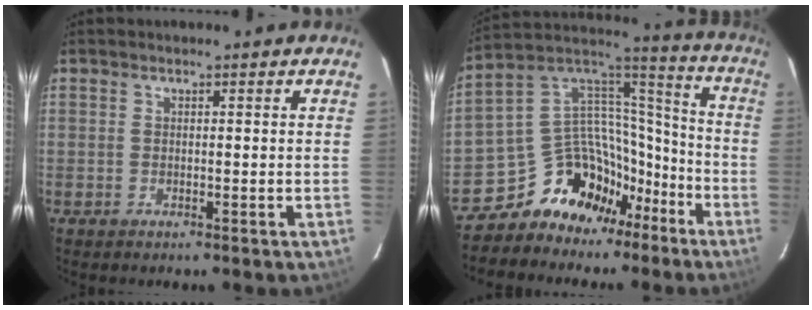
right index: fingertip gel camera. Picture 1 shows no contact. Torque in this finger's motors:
{"motor_torque": [0.43, -0.56, 0.12, -0.07]}